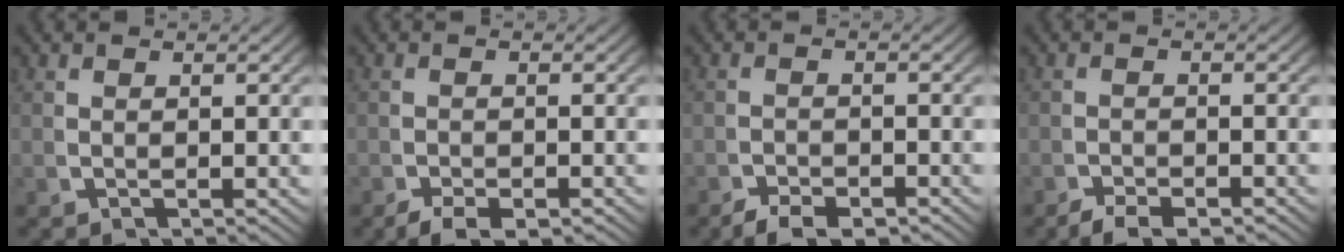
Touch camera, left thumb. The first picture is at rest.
{"total": 2.7, "force": [-2.0, 1.2, 1.4], "torque": [-0.020, -0.014, -0.031]}
{"total": 2.9, "force": [-2.4, 1.0, 1.1], "torque": [-0.011, -0.010, -0.043]}
{"total": 2.6, "force": [-2.2, 0.8, 1.0], "torque": [-0.011, -0.009, -0.039]}